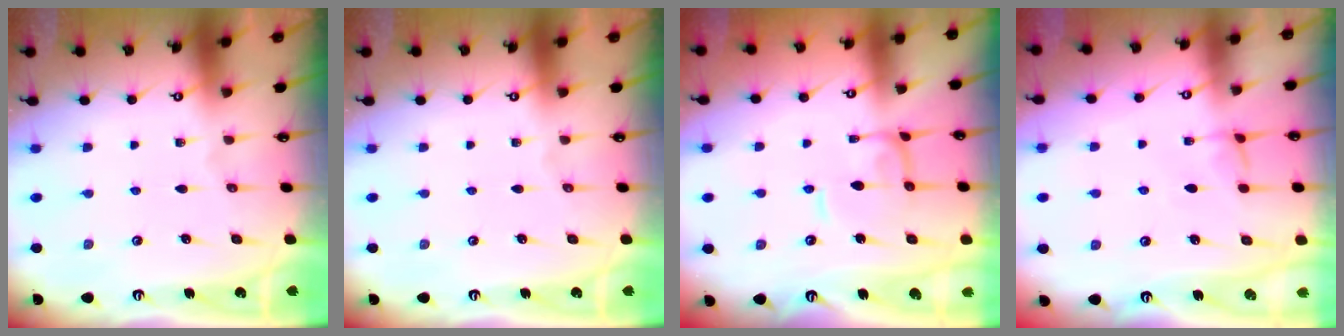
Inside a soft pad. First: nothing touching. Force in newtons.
{"total": 0.0}
{"total": 0.0}
{"total": 1.8, "press": 1.7, "slide": 0.5}